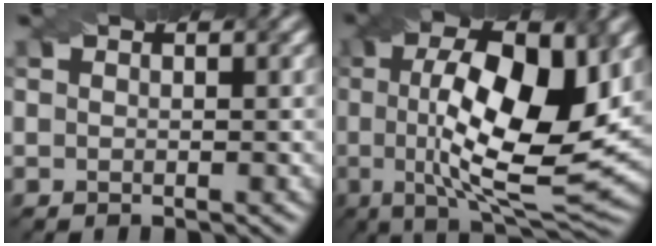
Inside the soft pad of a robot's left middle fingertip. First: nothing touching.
{"total": 13.1, "force": [1.1, 4.7, 12.2], "torque": [-0.191, 0.000, 0.019]}